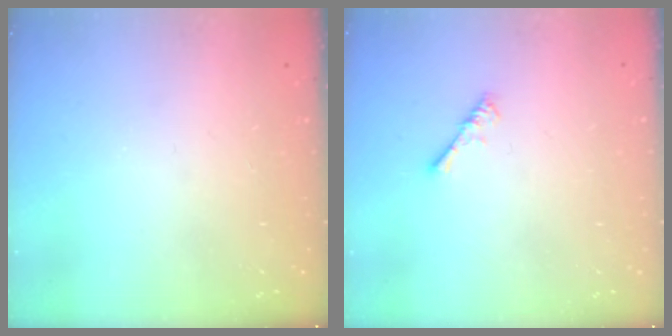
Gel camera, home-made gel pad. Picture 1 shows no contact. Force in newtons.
{"total": 0.8, "press": 0.8, "slide": 0.3}